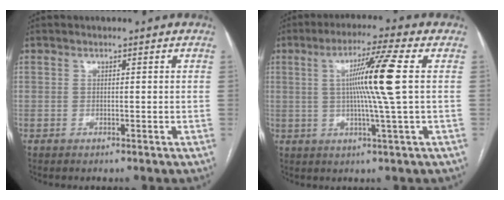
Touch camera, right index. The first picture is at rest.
{"total": 10.1, "force": [1.3, -2.0, 9.9], "torque": [-0.172, 0.001, 0.024]}